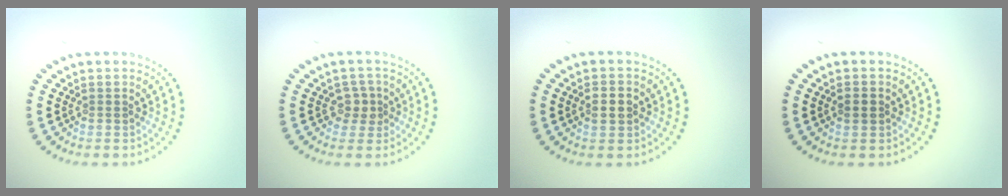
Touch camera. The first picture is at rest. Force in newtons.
{"total": 1.8, "press": 1.5, "slide": 0.9}
{"total": 2.3, "press": 2.3, "slide": 0.1}
{"total": 1.2, "press": 1.2, "slide": 0.2}